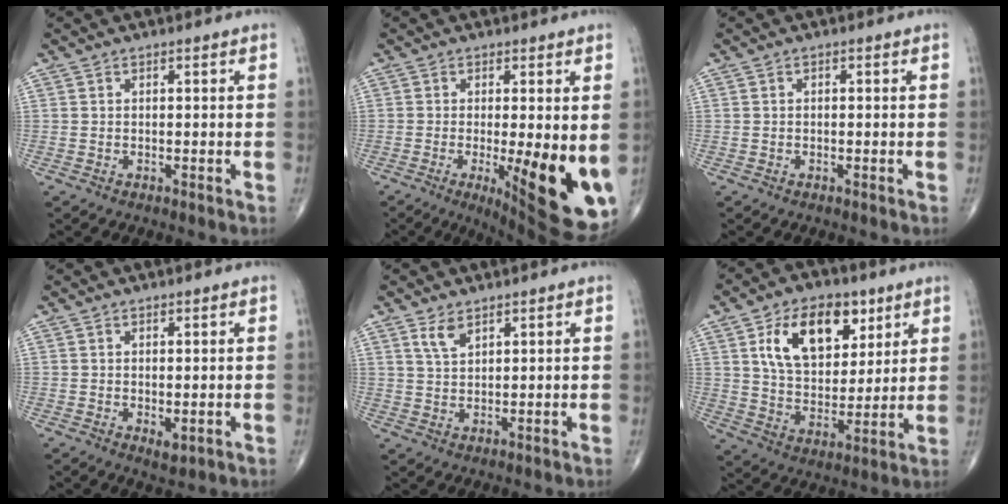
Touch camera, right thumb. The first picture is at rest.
{"total": 16.1, "force": [-3.1, 4.5, 15.2], "torque": [-0.177, -0.028, -0.025]}
{"total": 0.0}
{"total": 2.1, "force": [-0.2, 1.0, 1.8], "torque": [-0.026, -0.008, 0.001]}
{"total": 3.4, "force": [2.2, 1.5, 2.1], "torque": [-0.035, -0.011, 0.049]}
{"total": 16.8, "force": [7.0, 10.4, 11.2], "torque": [-0.141, -0.025, 0.129]}